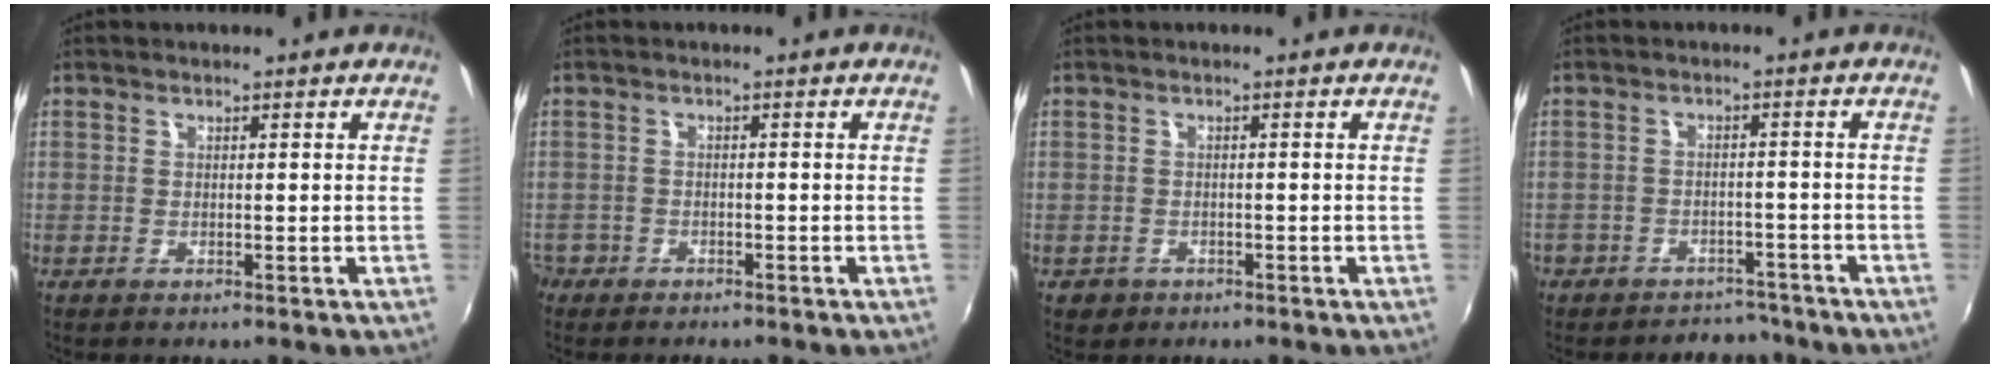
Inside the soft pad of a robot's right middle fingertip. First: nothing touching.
{"total": 3.7, "force": [-2.6, 2.6, 0.6], "torque": [-0.031, -0.003, -0.049]}
{"total": 2.5, "force": [-1.2, 2.0, 0.7], "torque": [-0.020, -0.001, -0.015]}
{"total": 8.1, "force": [-6.2, 5.1, 1.0], "torque": [-0.041, 0.013, -0.084]}